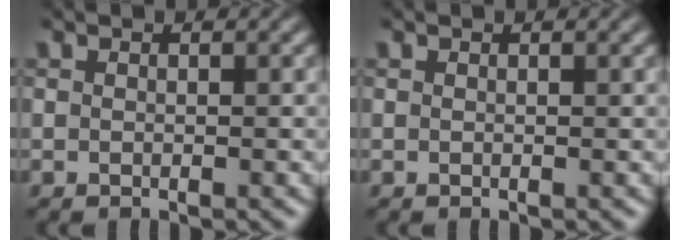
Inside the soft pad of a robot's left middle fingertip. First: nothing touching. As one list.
[{"total": 0.5, "force": [0.4, 0.1, 0.4], "torque": [-0.004, 0.005, 0.006]}]